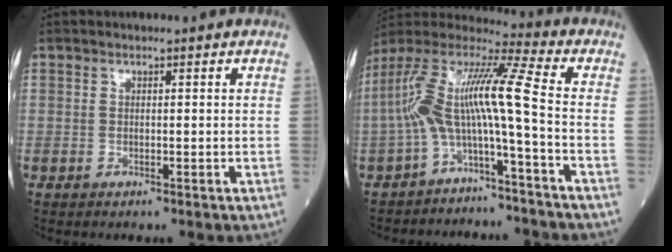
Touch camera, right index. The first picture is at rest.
{"total": 12.3, "force": [-2.9, 0.1, 12.0], "torque": [-0.228, 0.051, -0.061]}